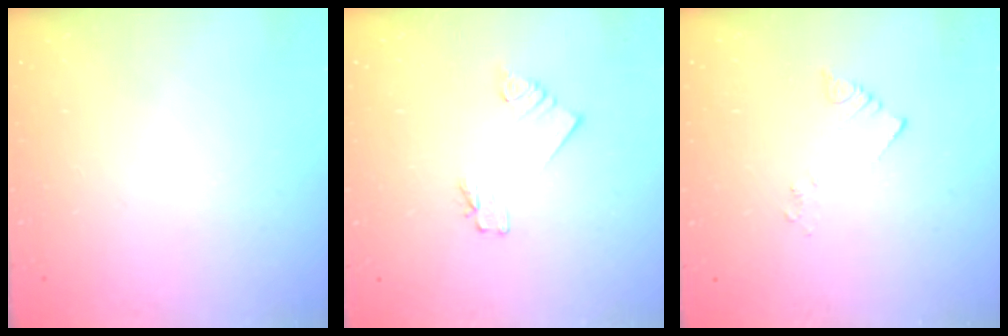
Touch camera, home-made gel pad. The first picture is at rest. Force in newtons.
{"total": 1.6, "press": 1.5, "slide": 0.2}
{"total": 2.1, "press": 2.1, "slide": 0.3}